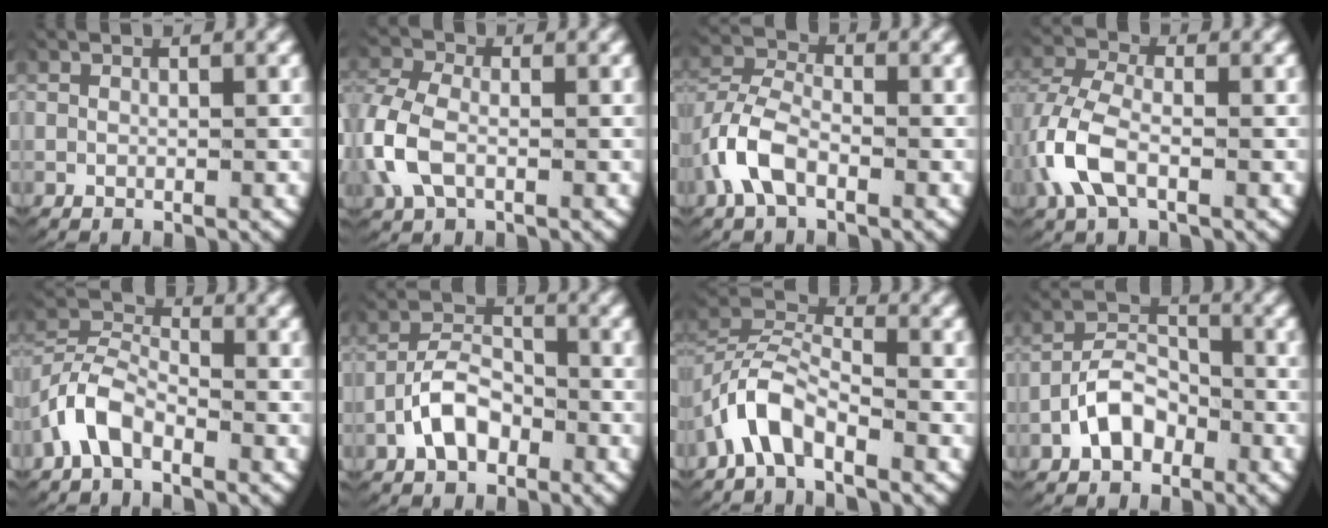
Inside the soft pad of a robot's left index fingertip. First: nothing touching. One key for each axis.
{"total": 4.9, "fx": -0.6, "fy": 3.8, "fz": 3.1, "tx": -0.101, "ty": -0.017, "tz": -0.003}
{"total": 3.4, "fx": -1.4, "fy": 2.2, "fz": 2.2, "tx": -0.058, "ty": -0.005, "tz": -0.027}
{"total": 4.9, "fx": -1.0, "fy": 3.1, "fz": 3.6, "tx": -0.107, "ty": -0.016, "tz": -0.011}
{"total": 4.0, "fx": -1.4, "fy": 3.2, "fz": 2.0, "tx": -0.054, "ty": 0.000, "tz": -0.036}
{"total": 5.3, "fx": -2.7, "fy": 3.5, "fz": 2.9, "tx": -0.048, "ty": -0.004, "tz": -0.050}
{"total": 4.3, "fx": -1.9, "fy": 2.7, "fz": 2.8, "tx": -0.061, "ty": 0.000, "tz": -0.045}
{"total": 4.7, "fx": -2.4, "fy": 3.1, "fz": 2.6, "tx": -0.041, "ty": 0.003, "tz": -0.047}